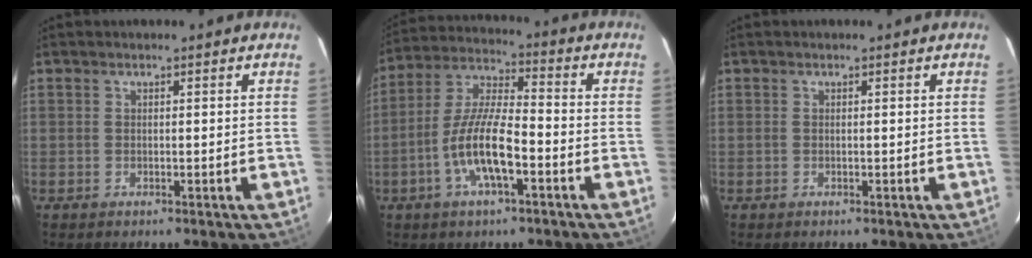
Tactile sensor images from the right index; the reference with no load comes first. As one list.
[{"total": 11.4, "force": [-4.5, 3.0, 10.1], "torque": [-0.209, 0.001, -0.086]}, {"total": 0.0}]